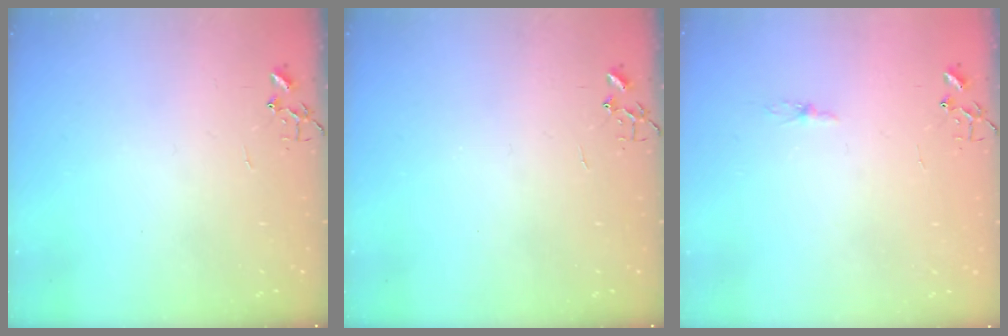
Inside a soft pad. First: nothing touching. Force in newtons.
{"total": 0.0}
{"total": 2.2, "press": 2.2, "slide": 0.3}